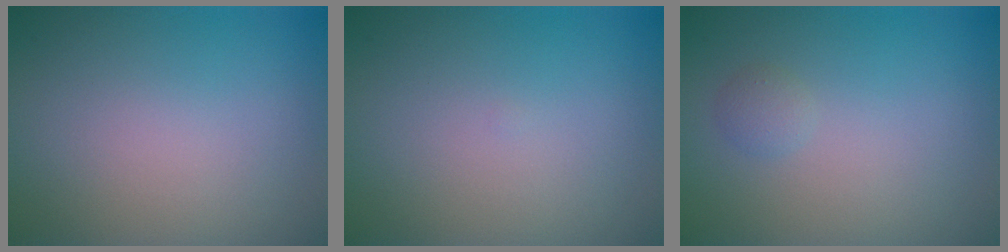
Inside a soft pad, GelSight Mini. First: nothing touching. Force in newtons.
{"total": 0.0}
{"total": 0.8, "press": 0.8, "slide": 0.0}